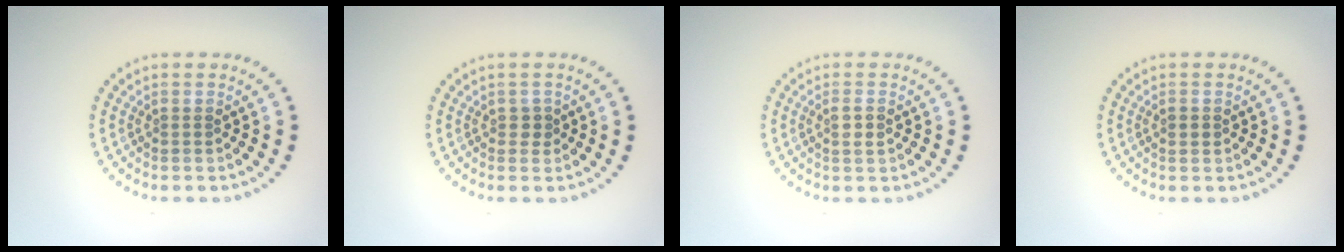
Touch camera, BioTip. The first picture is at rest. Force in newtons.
{"total": 0.8, "press": 0.7, "slide": 0.4}
{"total": 1.2, "press": 1.1, "slide": 0.5}
{"total": 1.1, "press": 1.1, "slide": 0.1}